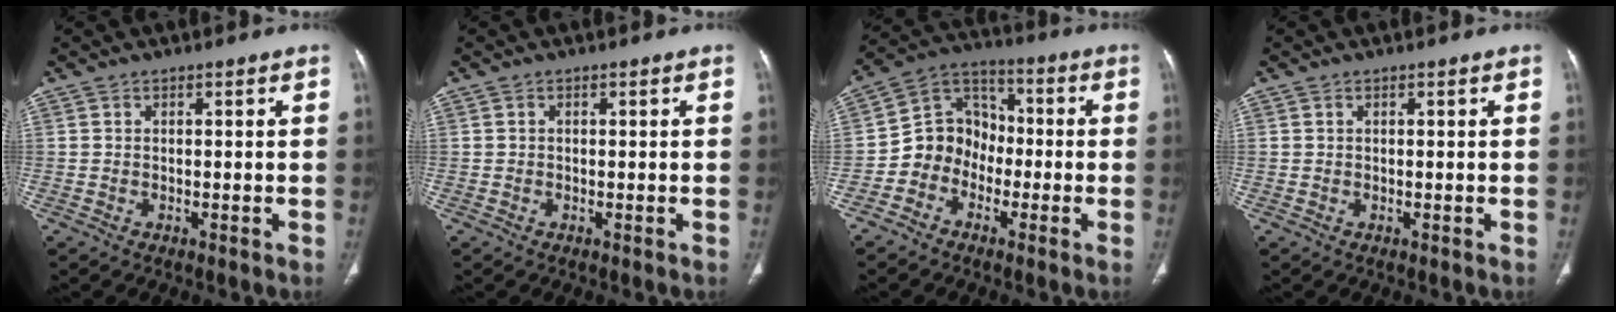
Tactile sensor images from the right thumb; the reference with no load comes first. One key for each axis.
{"total": 0.0}
{"total": 9.5, "fx": -3.1, "fy": 8.4, "fz": 3.1, "tx": -0.016, "ty": 0.054, "tz": -0.071}
{"total": 0.0}